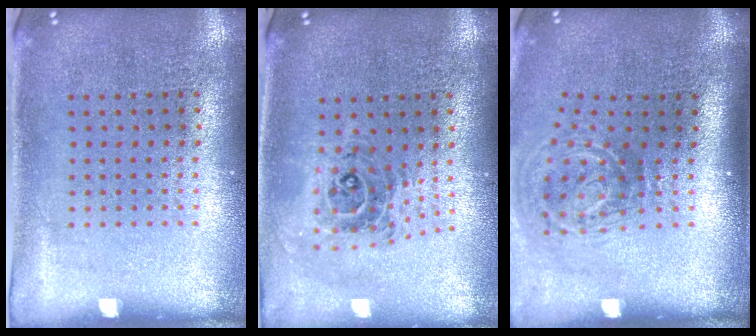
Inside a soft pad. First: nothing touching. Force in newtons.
{"total": 0.9, "press": 0.9, "slide": 0.2}
{"total": 2.1, "press": 1.2, "slide": 1.6}